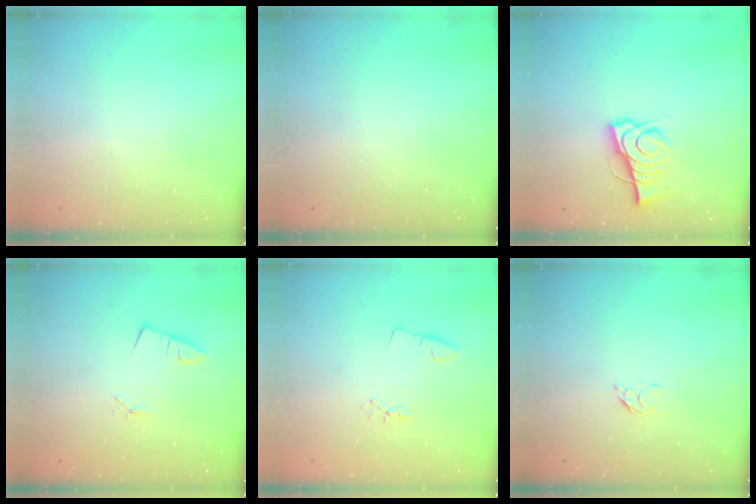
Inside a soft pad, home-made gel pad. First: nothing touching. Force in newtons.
{"total": 0.0}
{"total": 7.9, "press": 7.8, "slide": 0.7}
{"total": 0.9, "press": 0.9, "slide": 0.1}
{"total": 2.4, "press": 1.9, "slide": 1.5}
{"total": 2.9, "press": 2.9, "slide": 0.2}